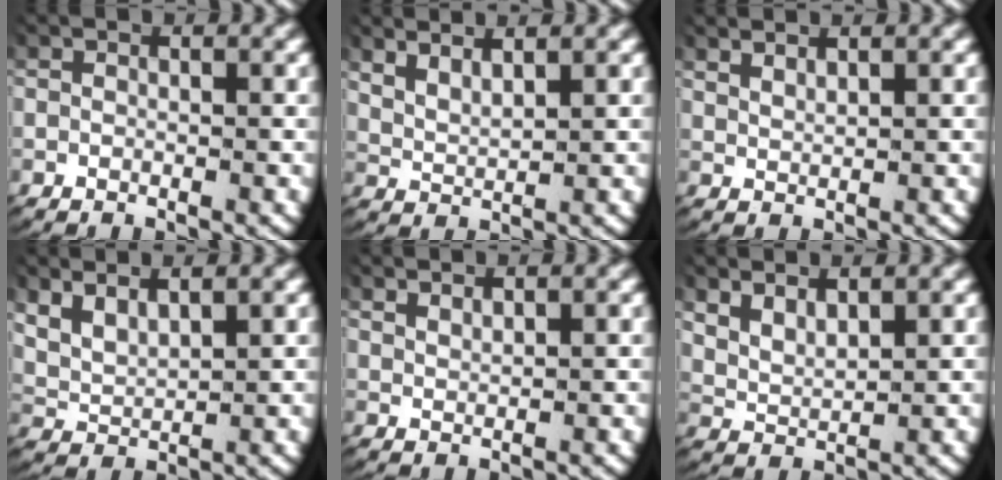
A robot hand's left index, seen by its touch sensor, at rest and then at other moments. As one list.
[{"total": 2.9, "force": [2.0, 1.5, 1.5], "torque": [-0.041, -0.006, 0.038]}, {"total": 1.9, "force": [1.9, 0.0, 0.3], "torque": [-0.014, -0.003, 0.040]}, {"total": 4.1, "force": [1.7, 3.0, 2.0], "torque": [-0.066, -0.008, 0.034]}, {"total": 1.6, "force": [1.6, -0.1, 0.1], "torque": [-0.009, -0.003, 0.036]}, {"total": 3.3, "force": [1.7, 2.3, 1.5], "torque": [-0.048, -0.010, 0.032]}]